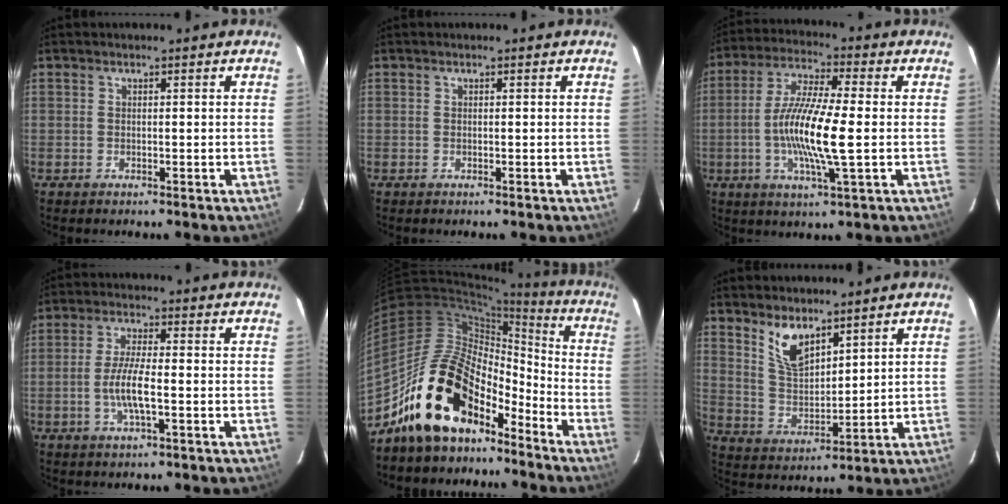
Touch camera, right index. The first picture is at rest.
{"total": 0.0}
{"total": 13.1, "force": [-1.6, 1.5, 12.9], "torque": [-0.253, -0.002, -0.038]}
{"total": 6.3, "force": [-1.6, 1.2, 6.0], "torque": [-0.120, -0.004, -0.031]}
{"total": 18.5, "force": [-13.7, 9.2, 8.5], "torque": [-0.159, 0.026, -0.237]}
{"total": 7.9, "force": [5.5, 3.2, 4.7], "torque": [-0.086, -0.002, 0.116]}